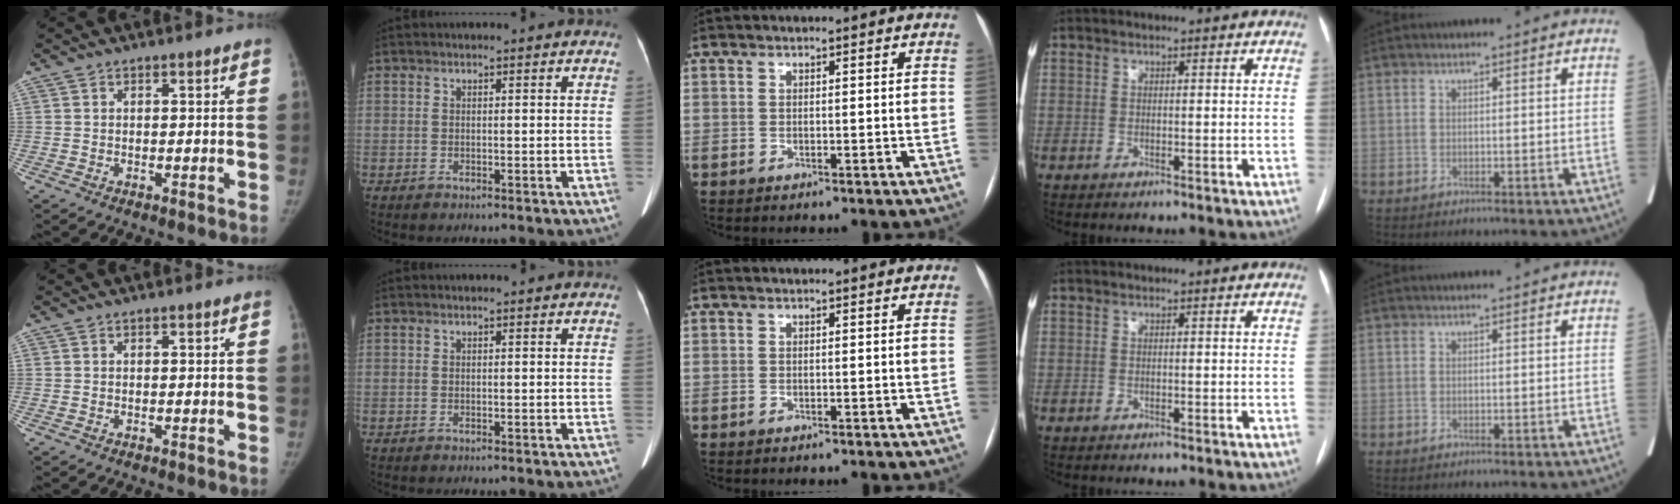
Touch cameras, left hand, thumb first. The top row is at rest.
{}